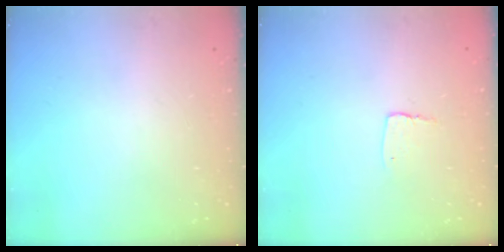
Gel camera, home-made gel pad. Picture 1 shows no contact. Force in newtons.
{"total": 3.6, "press": 3.6, "slide": 0.3}